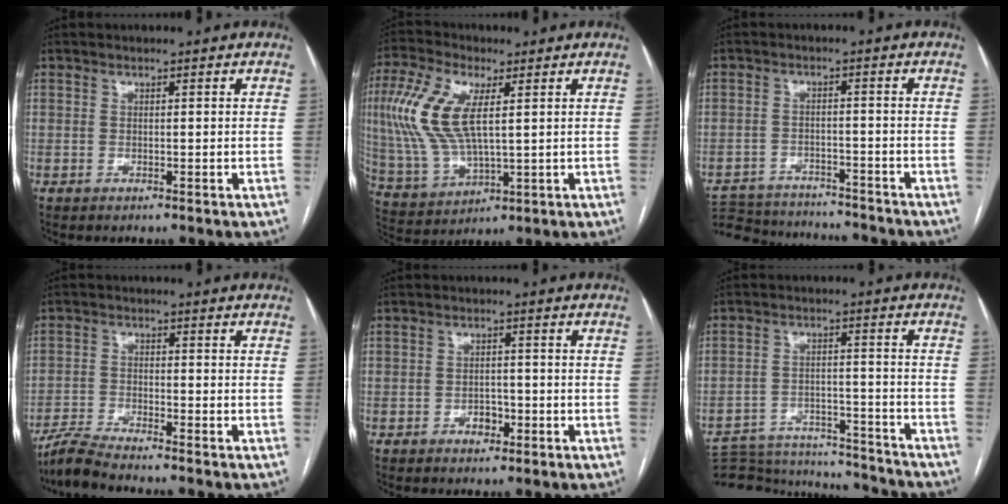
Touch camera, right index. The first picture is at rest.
{"total": 12.8, "force": [2.9, 4.9, 11.5], "torque": [-0.276, 0.010, 0.062]}
{"total": 17.1, "force": [-15.7, 4.1, 5.2], "torque": [-0.126, -0.006, -0.222]}
{"total": 4.9, "force": [-4.6, -0.8, 1.6], "torque": [-0.038, -0.023, -0.094]}
{"total": 2.7, "force": [-1.2, 1.9, 1.5], "torque": [-0.018, 0.005, -0.014]}
{"total": 19.5, "force": [-18.7, 3.5, 4.4], "torque": [-0.100, 0.003, -0.262]}